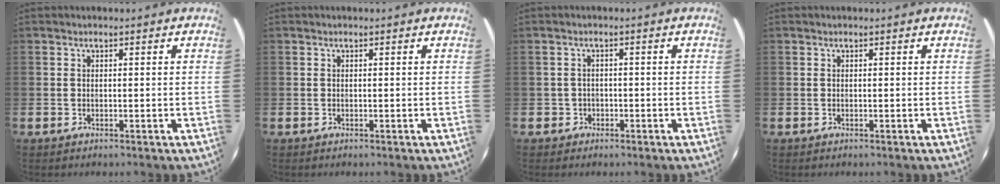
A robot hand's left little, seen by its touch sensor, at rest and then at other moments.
{"total": 0.0}
{"total": 1.4, "force": [-0.6, 1.2, 0.1], "torque": [-0.007, 0.004, -0.016]}
{"total": 0.0}